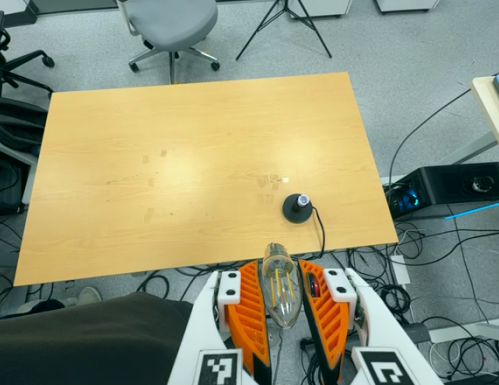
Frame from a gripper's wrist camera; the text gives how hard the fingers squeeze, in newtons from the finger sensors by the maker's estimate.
{"total": 8.4, "left": 7.9, "right": 8.8}